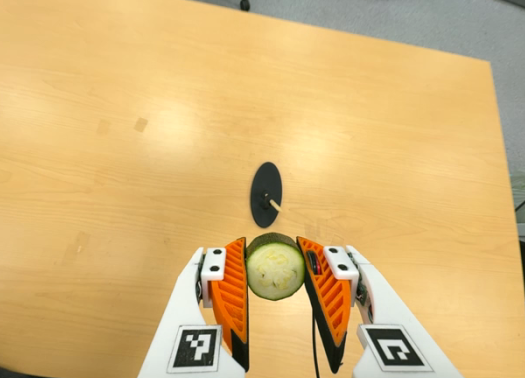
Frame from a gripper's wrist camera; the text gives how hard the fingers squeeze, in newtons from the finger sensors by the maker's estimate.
{"total": 11.2, "left": 10.6, "right": 11.7}